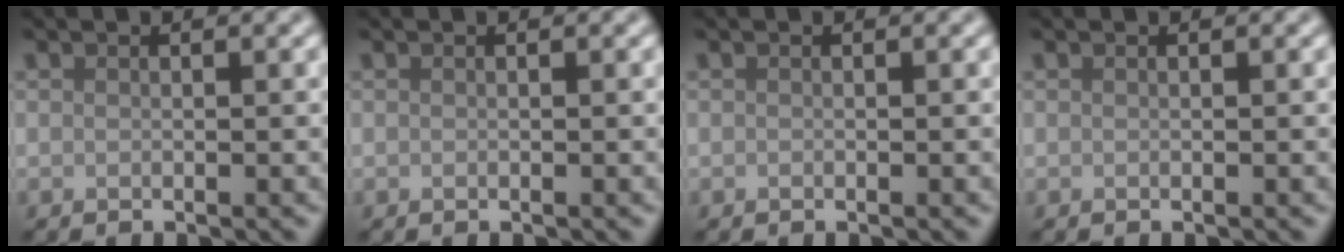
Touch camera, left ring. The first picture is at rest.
{"total": 0.0}
{"total": 0.0}
{"total": 0.0}